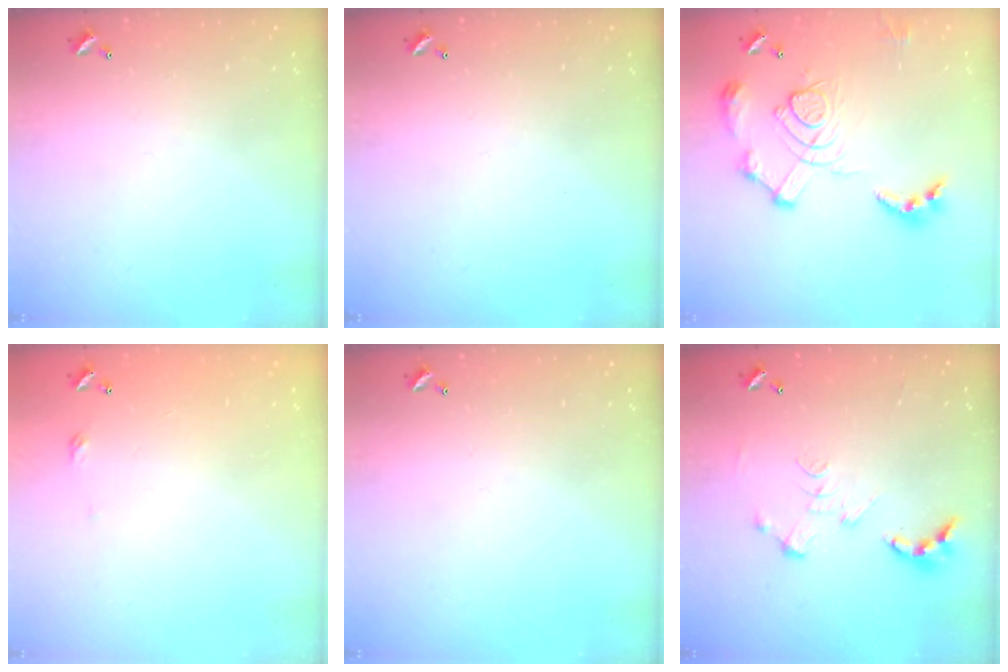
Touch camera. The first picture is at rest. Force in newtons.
{"total": 0.0}
{"total": 15.6, "press": 15.5, "slide": 1.6}
{"total": 2.7, "press": 2.6, "slide": 0.4}
{"total": 0.0}
{"total": 0.0}